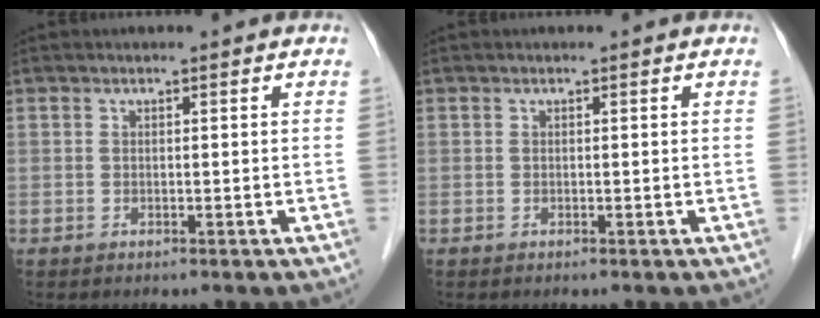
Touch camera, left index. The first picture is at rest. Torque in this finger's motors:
{"motor_torque": [0.00, 0.00, -0.02, 0.00]}